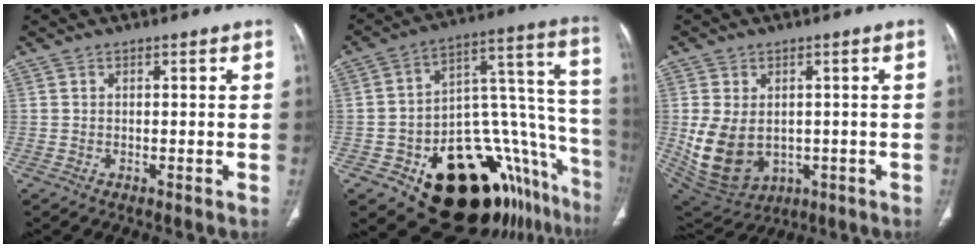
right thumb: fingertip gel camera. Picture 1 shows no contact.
{"total": 28.8, "force": [-14.6, 14.3, 20.2], "torque": [-0.153, 0.130, -0.193]}
{"total": 13.1, "force": [-1.2, 9.8, 8.6], "torque": [-0.158, -0.006, 0.013]}